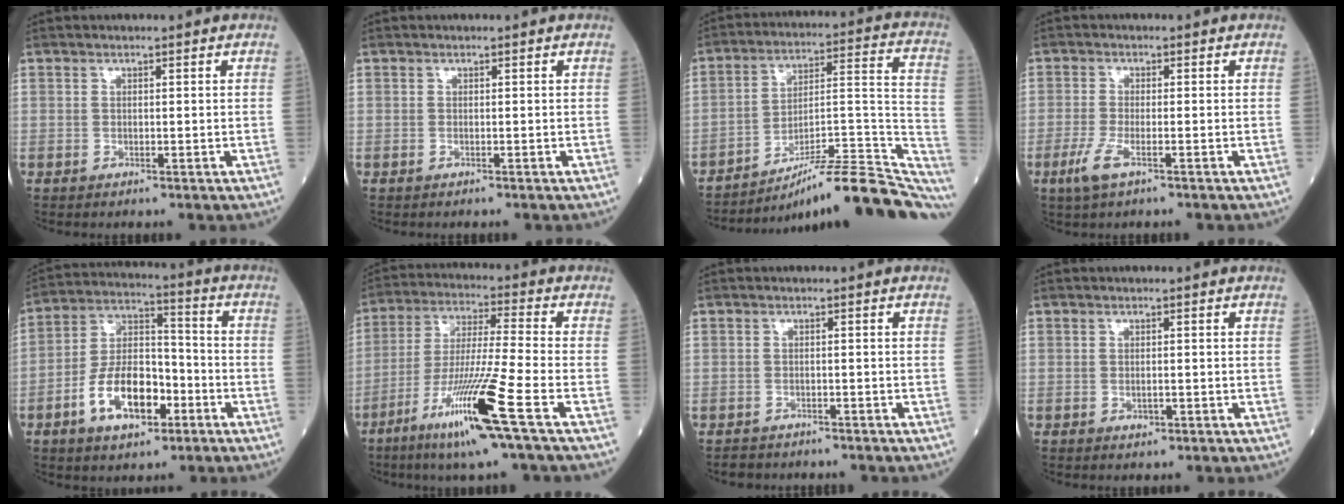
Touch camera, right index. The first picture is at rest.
{"total": 0.0}
{"total": 24.7, "force": [-21.7, 1.6, 11.6], "torque": [-0.087, 0.024, -0.312]}
{"total": 3.8, "force": [-2.1, 0.7, 3.1], "torque": [-0.077, -0.010, -0.044]}
{"total": 12.1, "force": [-5.1, 5.9, 9.3], "torque": [-0.187, 0.014, -0.088]}
{"total": 14.5, "force": [-7.3, -1.5, 12.5], "torque": [-0.248, -0.034, -0.136]}
{"total": 2.3, "force": [-2.1, 1.0, 0.1], "torque": [-0.006, 0.000, -0.033]}
{"total": 1.0, "force": [-0.4, 0.6, 0.8], "torque": [-0.014, -0.002, -0.004]}